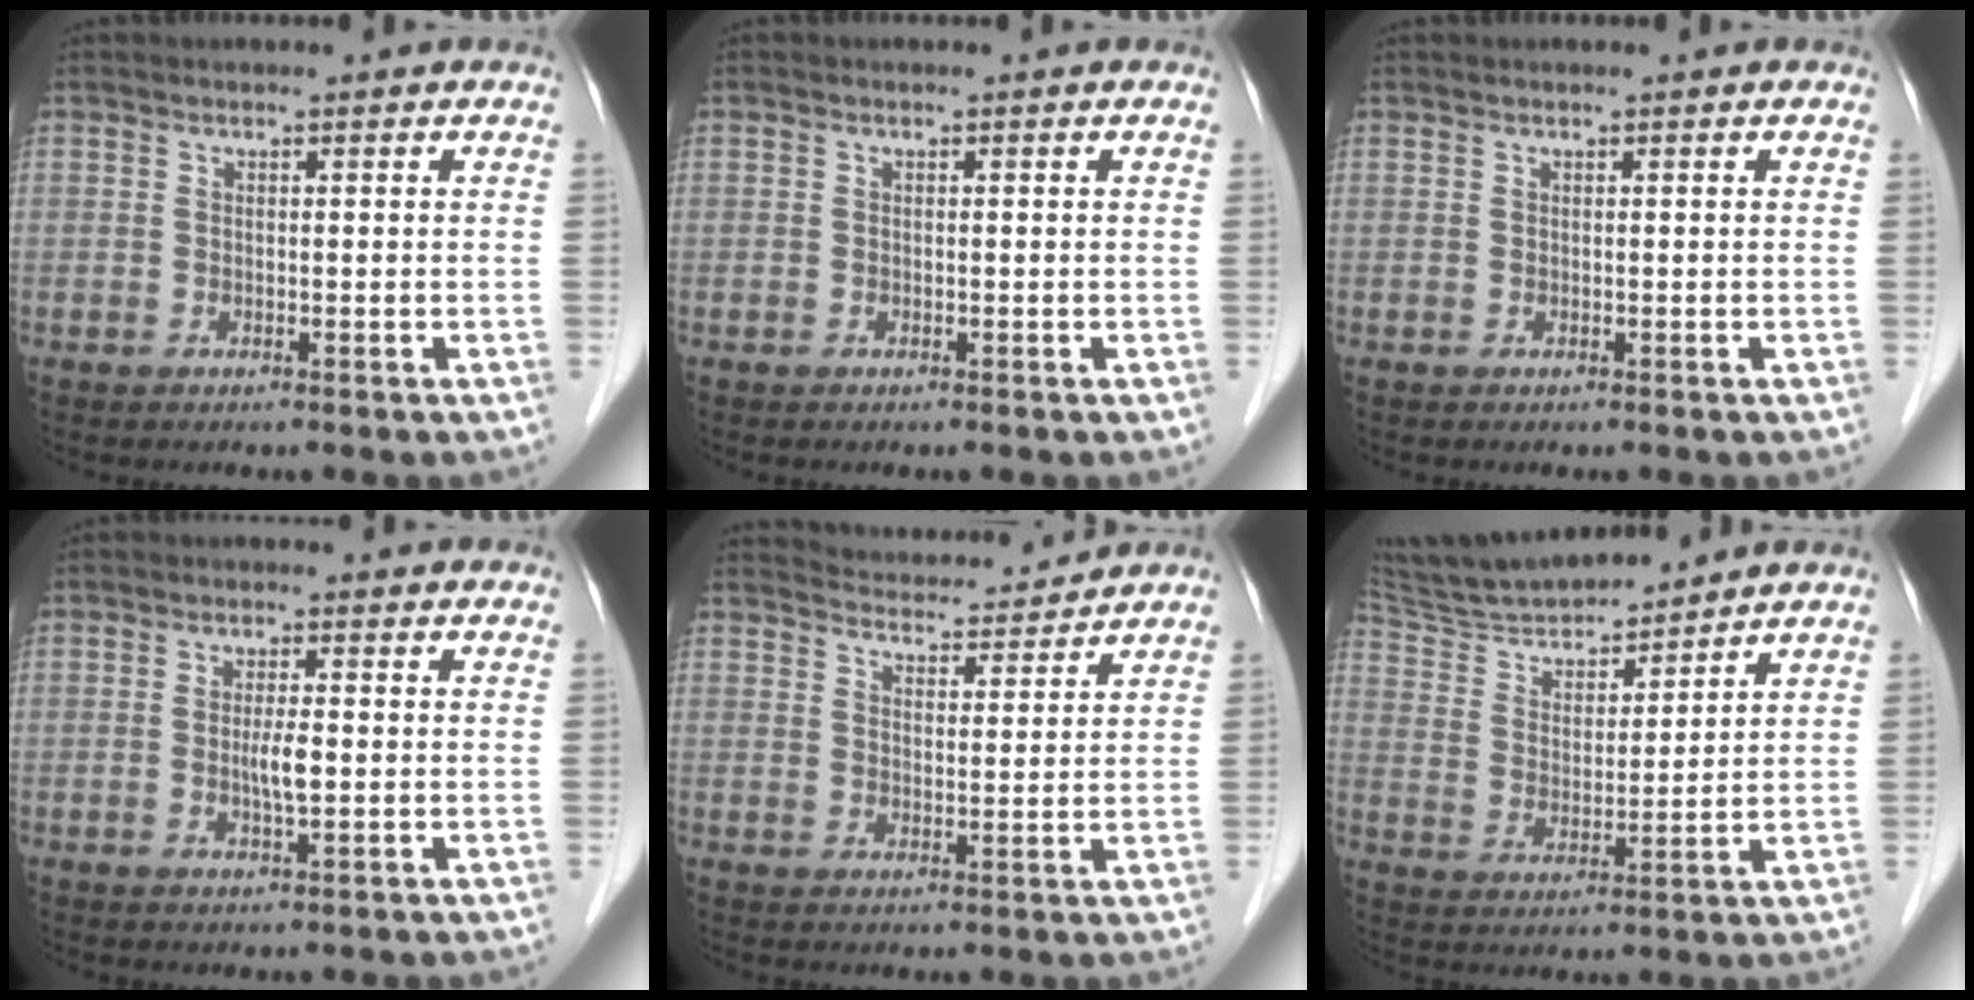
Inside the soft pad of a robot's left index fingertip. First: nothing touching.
{"total": 0.0}
{"total": 0.0}
{"total": 3.0, "force": [-0.3, 0.4, 2.9], "torque": [-0.057, -0.003, -0.004]}
{"total": 7.5, "force": [7.4, 0.4, 0.7], "torque": [-0.018, 0.011, 0.112]}
{"total": 12.3, "force": [11.6, 1.5, 3.8], "torque": [-0.073, 0.014, 0.218]}